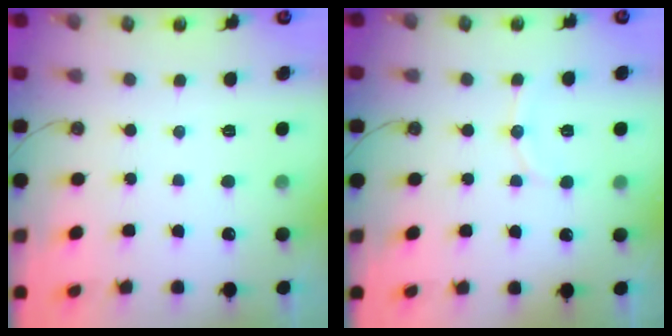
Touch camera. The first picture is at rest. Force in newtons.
{"total": 7.2, "press": 6.7, "slide": 2.6}